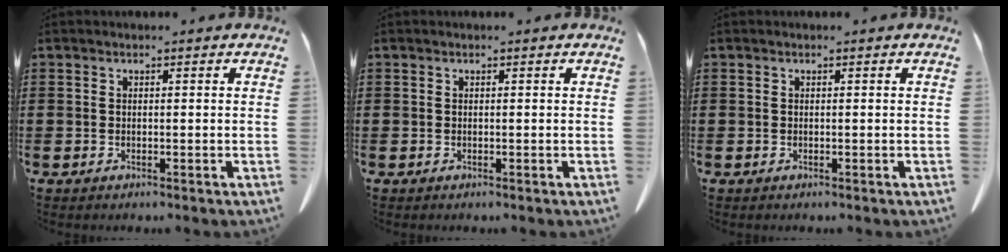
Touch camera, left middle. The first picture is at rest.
{"total": 0.0}
{"total": 0.0}